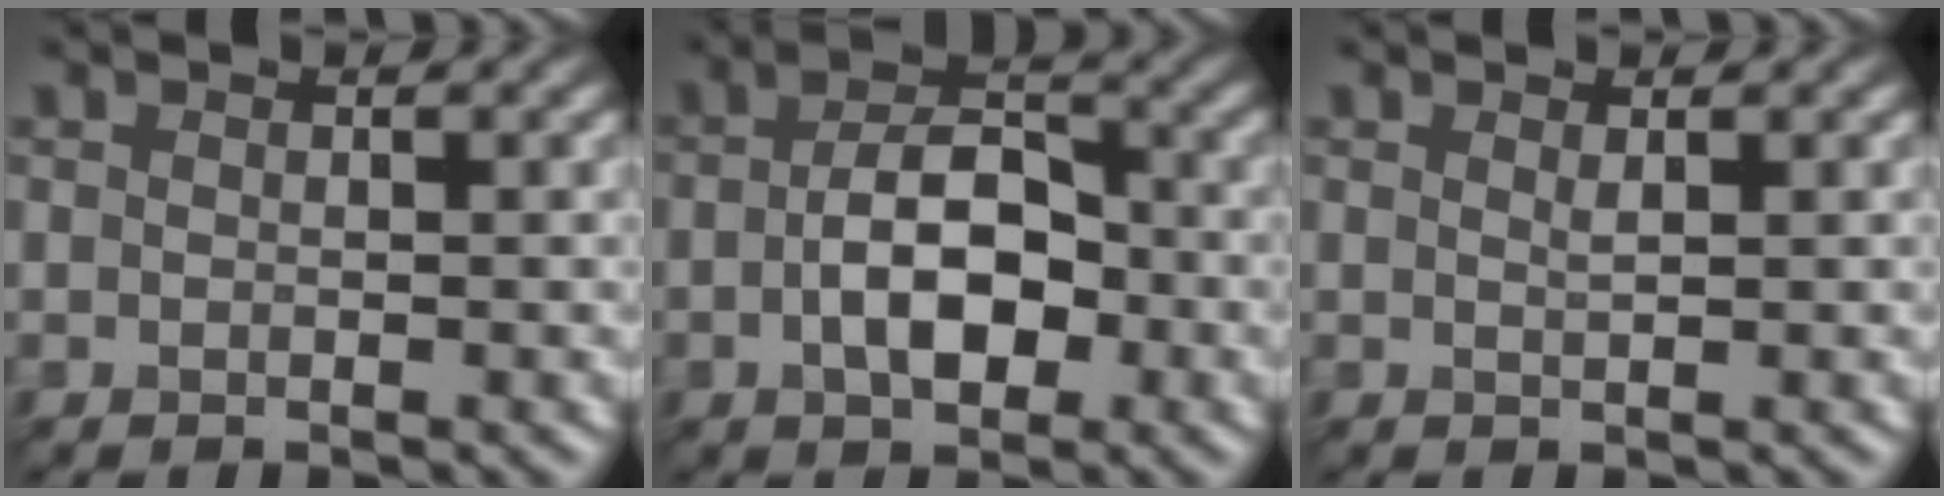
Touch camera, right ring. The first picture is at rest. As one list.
[{"total": 4.2, "force": [-1.7, 1.8, 3.4], "torque": [-0.092, 0.006, -0.007]}, {"total": 1.2, "force": [-0.2, -1.0, -0.6], "torque": [-0.020, 0.000, 0.016]}]